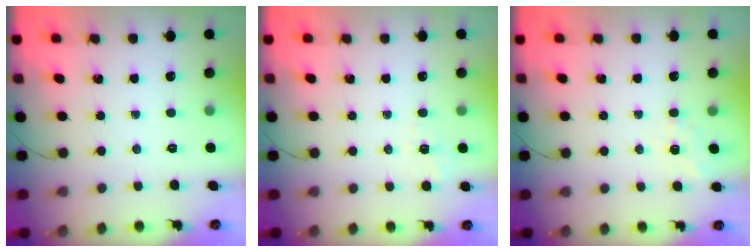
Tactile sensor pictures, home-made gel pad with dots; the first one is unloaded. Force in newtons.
{"total": 1.8, "press": 0.4, "slide": 1.8}
{"total": 6.1, "press": 5.9, "slide": 1.6}